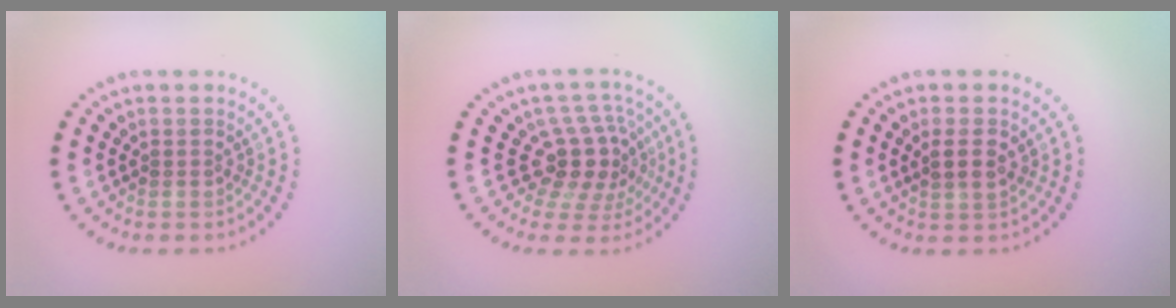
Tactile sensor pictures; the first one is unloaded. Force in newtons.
{"total": 4.2, "press": 3.5, "slide": 2.4}
{"total": 2.4, "press": 2.3, "slide": 0.9}